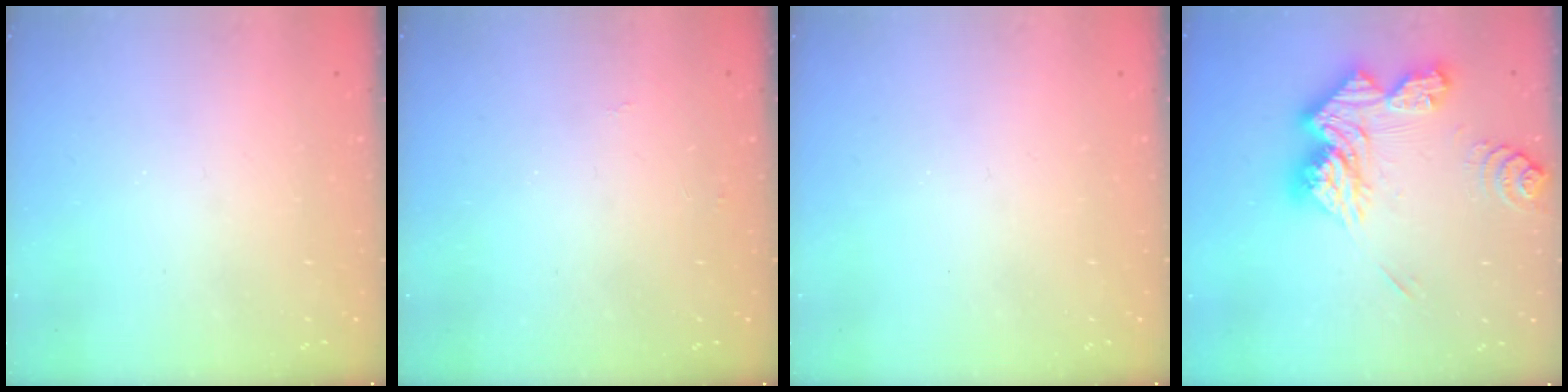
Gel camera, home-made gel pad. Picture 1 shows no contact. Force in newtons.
{"total": 3.7, "press": 3.6, "slide": 0.5}
{"total": 0.0}
{"total": 16.8, "press": 16.8, "slide": 0.2}